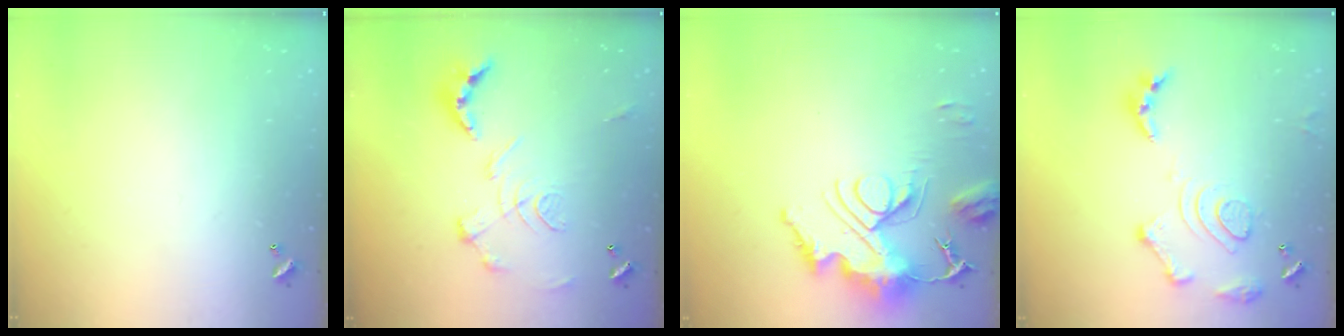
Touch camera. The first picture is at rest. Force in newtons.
{"total": 2.9, "press": 2.3, "slide": 1.7}
{"total": 15.1, "press": 15.0, "slide": 1.8}
{"total": 14.6, "press": 14.5, "slide": 1.6}